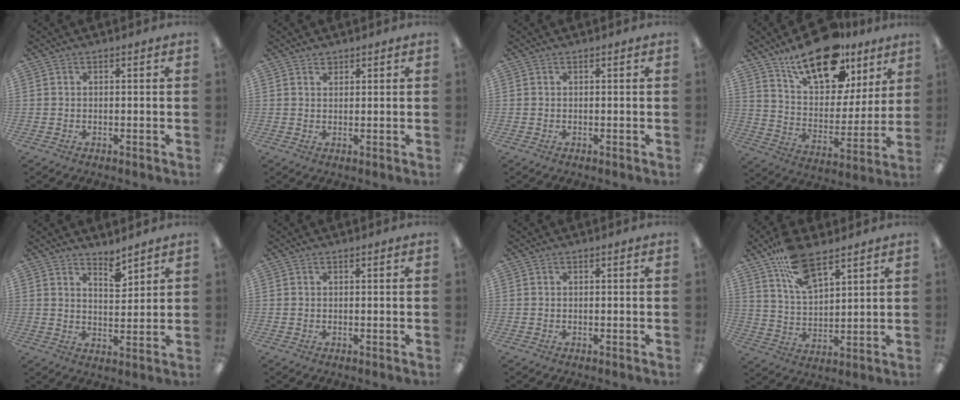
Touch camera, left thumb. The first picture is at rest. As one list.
[{"total": 1.5, "force": [1.3, 0.7, 0.2], "torque": [0.003, -0.005, 0.024]}, {"total": 0.0}, {"total": 20.6, "force": [14.0, 10.0, 11.3], "torque": [-0.187, -0.076, 0.245]}, {"total": 5.0, "force": [4.5, 1.3, 1.5], "torque": [-0.009, -0.040, 0.077]}, {"total": 0.0}, {"total": 0.0}, {"total": 12.8, "force": [8.8, 5.4, 7.5], "torque": [-0.141, -0.032, 0.161]}]